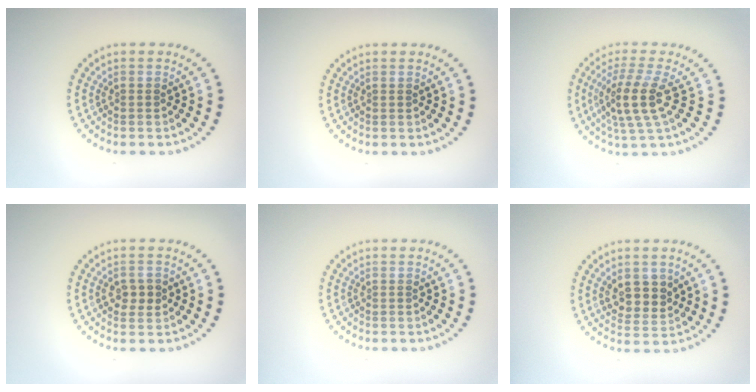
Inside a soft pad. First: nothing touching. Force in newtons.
{"total": 0.0}
{"total": 4.0, "press": 3.5, "slide": 2.1}
{"total": 1.9, "press": 1.9, "slide": 0.1}
{"total": 0.0}
{"total": 3.0, "press": 2.8, "slide": 1.1}